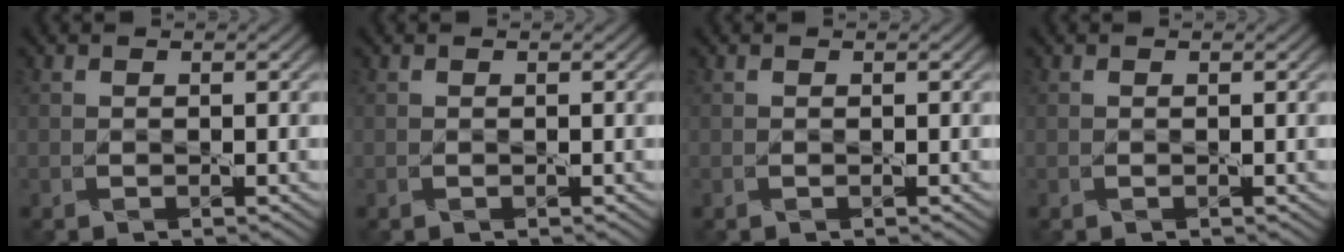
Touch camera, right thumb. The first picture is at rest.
{"total": 0.0}
{"total": 0.0}
{"total": 0.0}